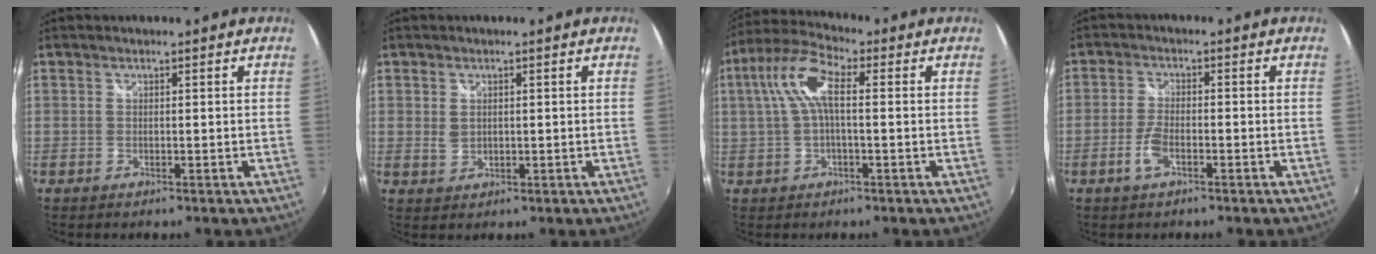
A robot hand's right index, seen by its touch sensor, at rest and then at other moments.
{"total": 1.5, "force": [0.3, 1.0, 1.1], "torque": [-0.021, -0.001, 0.006]}
{"total": 9.0, "force": [1.2, 3.2, 8.3], "torque": [-0.175, 0.023, 0.021]}
{"total": 3.9, "force": [-2.0, 1.5, 3.0], "torque": [-0.071, 0.000, -0.041]}